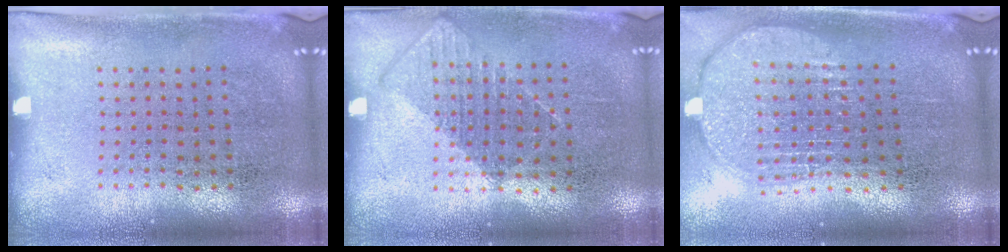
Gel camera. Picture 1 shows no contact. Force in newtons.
{"total": 0.8, "press": 0.8, "slide": 0.3}
{"total": 2.0, "press": 1.6, "slide": 1.1}